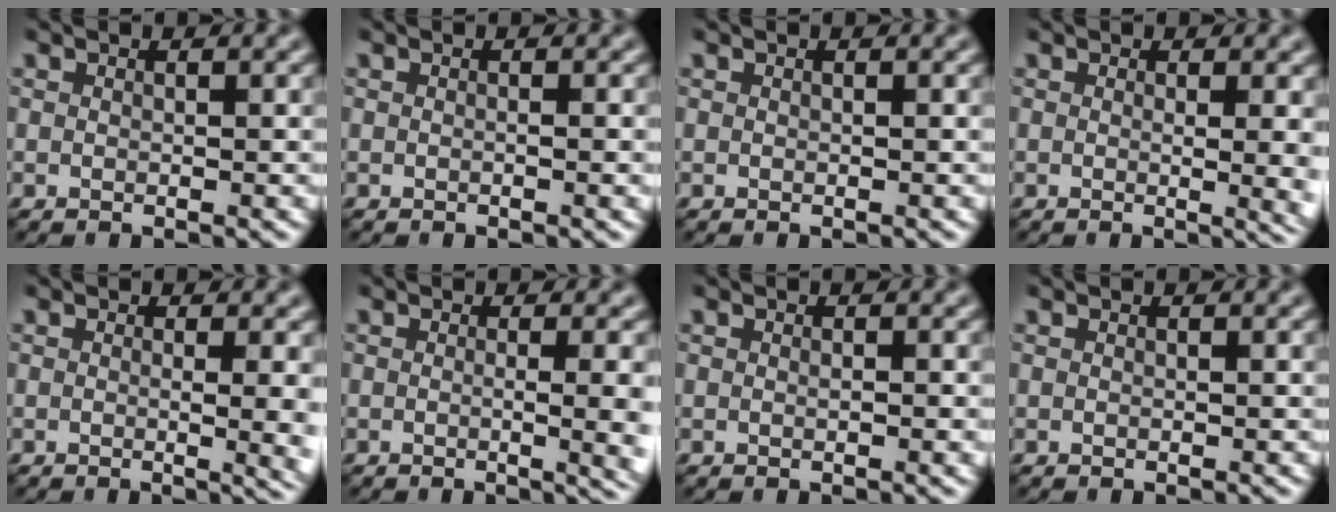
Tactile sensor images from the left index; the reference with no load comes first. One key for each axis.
{"total": 0.8, "fx": -0.2, "fy": 0.1, "fz": 0.8, "tx": -0.010, "ty": -0.002, "tz": -0.003}
{"total": 0.0}
{"total": 4.2, "fx": 0.3, "fy": 1.8, "fz": 3.8, "tx": -0.022, "ty": 0.001, "tz": 0.003}
{"total": 4.9, "fx": 0.1, "fy": 2.2, "fz": 4.4, "tx": -0.018, "ty": 0.004, "tz": -0.002}
{"total": 5.9, "fx": -0.2, "fy": 2.6, "fz": 5.2, "tx": -0.028, "ty": 0.003, "tz": -0.006}
{"total": 0.7, "fx": -0.1, "fy": 0.2, "fz": 0.7, "tx": -0.011, "ty": -0.001, "tz": 0.000}
{"total": 0.0}